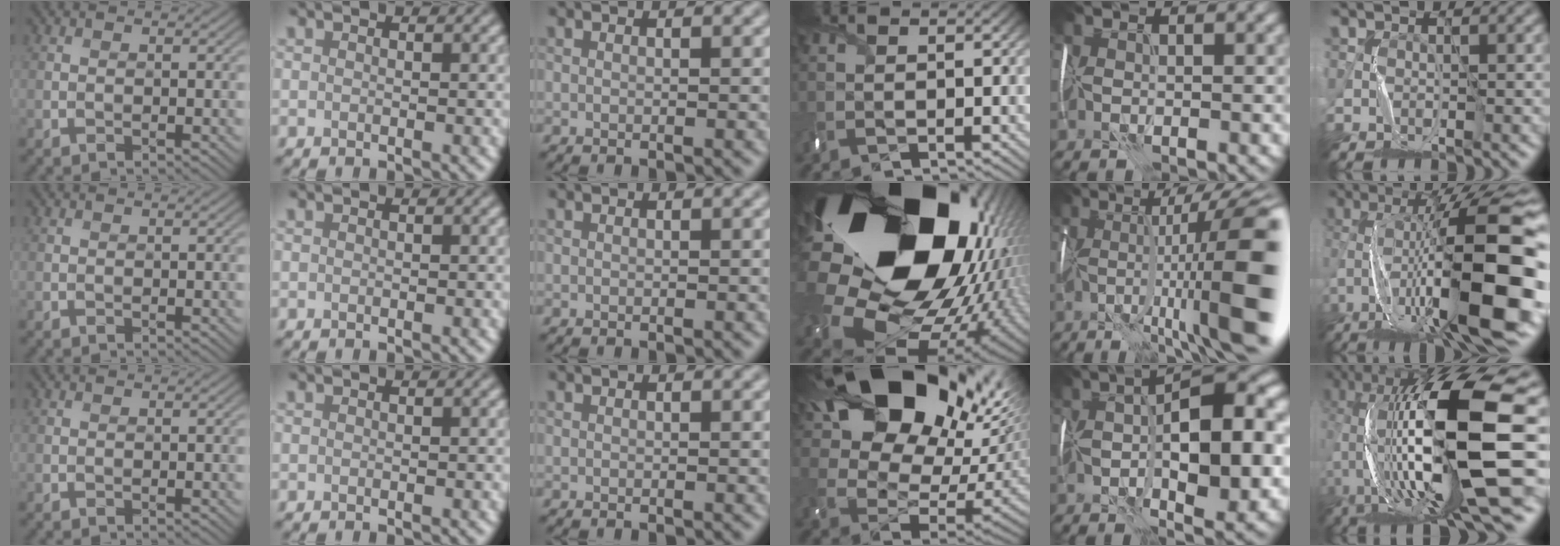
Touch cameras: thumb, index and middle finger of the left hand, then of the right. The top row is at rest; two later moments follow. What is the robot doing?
{"motion": "wrap", "object": "thread"}